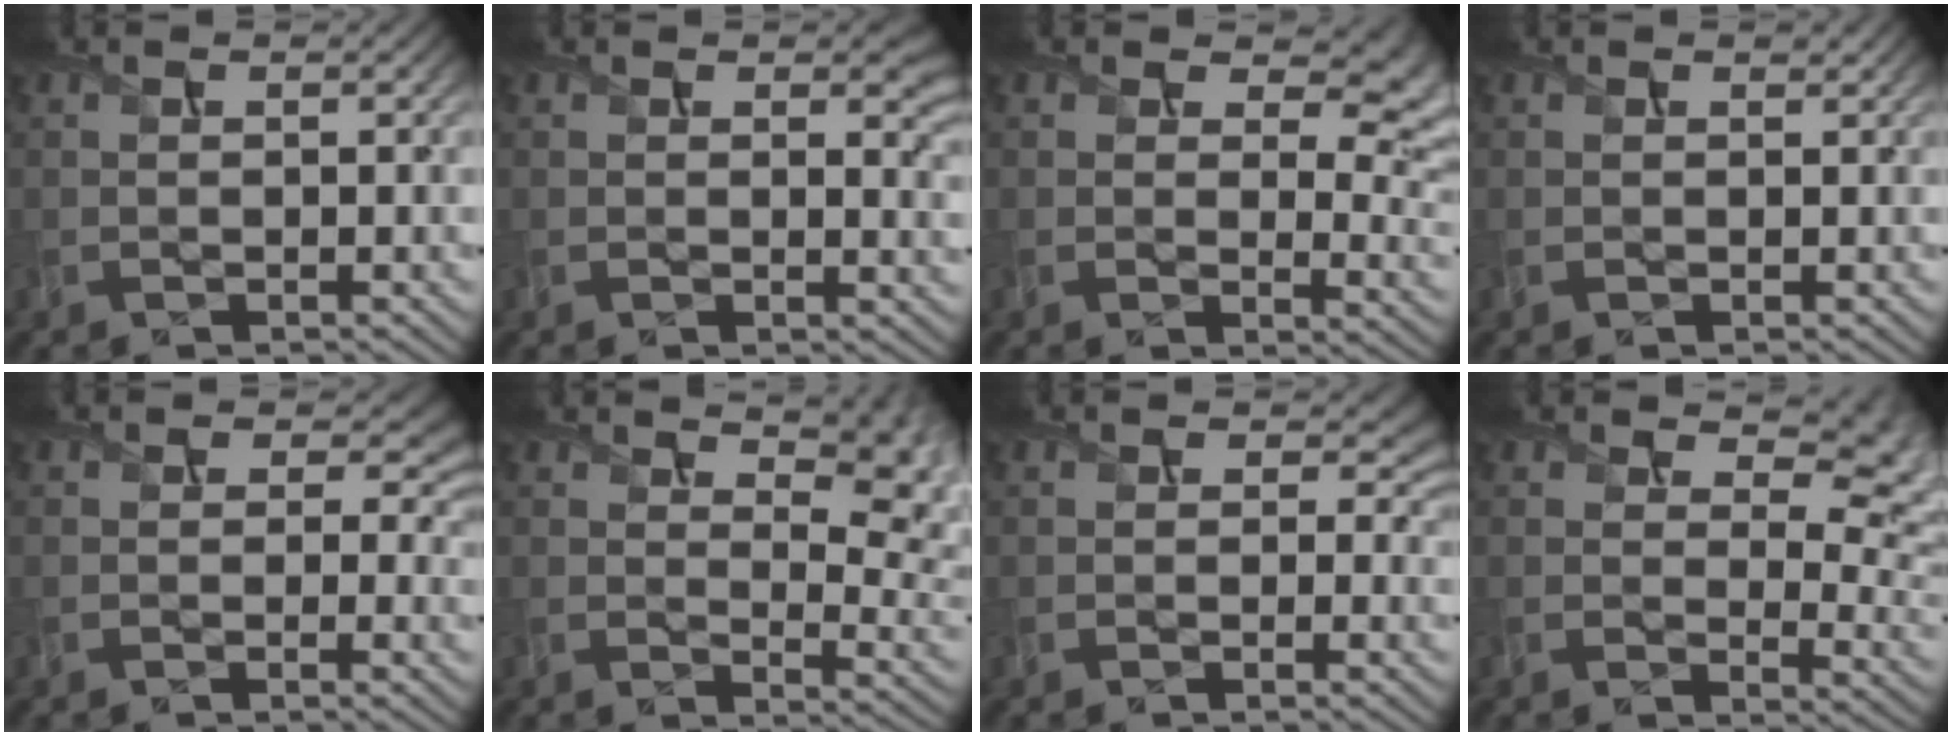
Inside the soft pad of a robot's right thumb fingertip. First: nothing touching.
{"total": 4.5, "force": [1.3, 1.8, 3.9], "torque": [-0.061, -0.008, 0.024]}
{"total": 9.0, "force": [4.2, 4.9, 6.2], "torque": [-0.091, -0.013, 0.071]}
{"total": 0.6, "force": [0.6, 0.2, 0.3], "torque": [-0.006, 0.001, 0.009]}
{"total": 5.1, "force": [1.2, 3.7, 3.3], "torque": [-0.051, -0.014, 0.014]}
{"total": 11.9, "force": [6.4, 5.3, 8.5], "torque": [-0.130, -0.002, 0.107]}
{"total": 3.9, "force": [1.3, 2.8, 2.5], "torque": [-0.038, -0.008, 0.014]}
{"total": 11.1, "force": [5.0, 6.3, 7.7], "torque": [-0.112, -0.016, 0.089]}